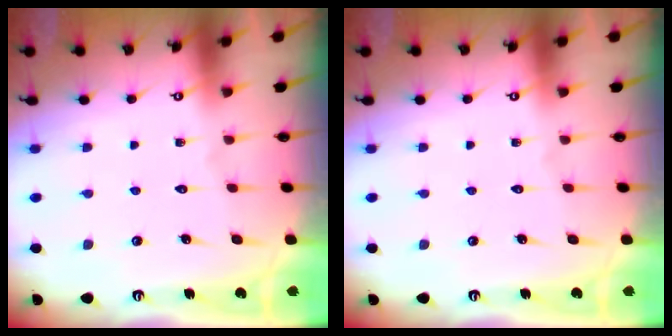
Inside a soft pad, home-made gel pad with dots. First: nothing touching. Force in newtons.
{"total": 0.0}